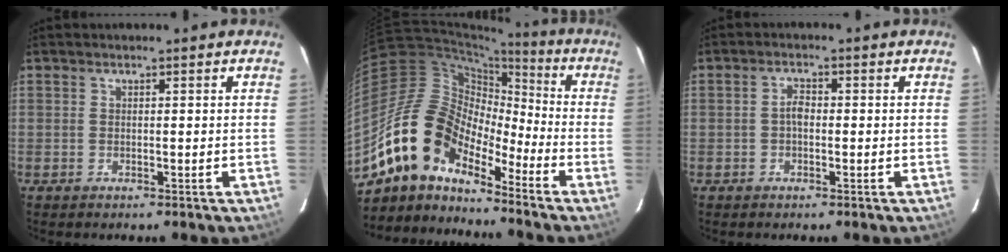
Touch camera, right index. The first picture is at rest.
{"total": 15.4, "force": [-11.6, 6.9, 7.5], "torque": [-0.130, 0.012, -0.234]}
{"total": 1.9, "force": [-0.4, 1.1, 1.5], "torque": [-0.030, 0.008, -0.009]}